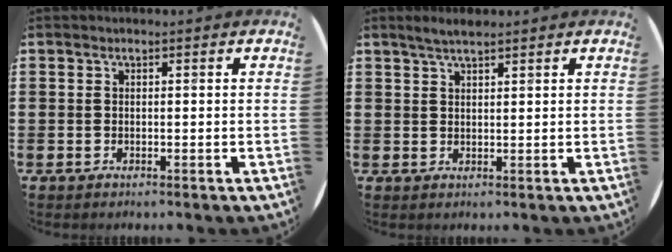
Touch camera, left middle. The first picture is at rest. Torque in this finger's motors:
{"motor_torque": [0.51, -0.36, 0.05, 0.01]}